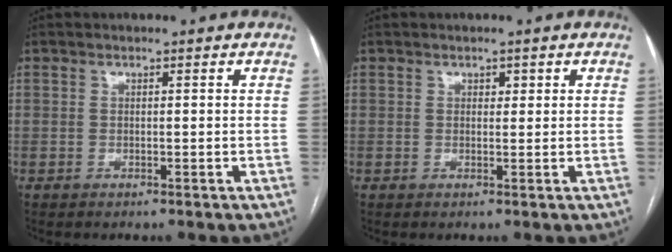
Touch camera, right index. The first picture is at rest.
{"total": 1.0, "force": [0.5, 0.7, 0.6], "torque": [-0.007, 0.001, 0.006]}